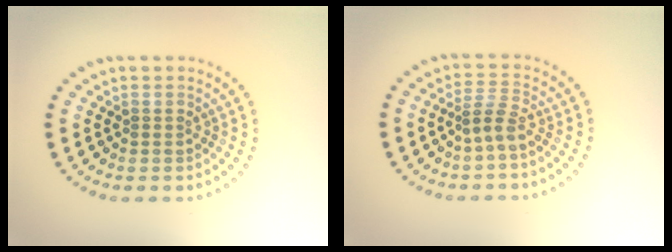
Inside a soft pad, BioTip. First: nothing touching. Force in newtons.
{"total": 2.0, "press": 1.5, "slide": 1.3}